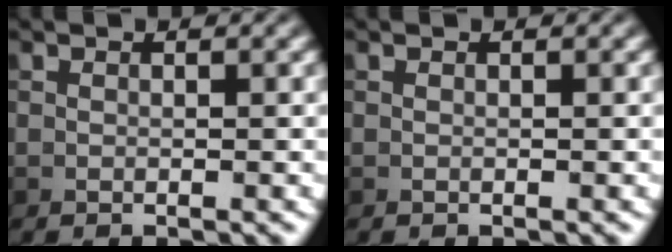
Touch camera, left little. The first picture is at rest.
{"total": 0.0}